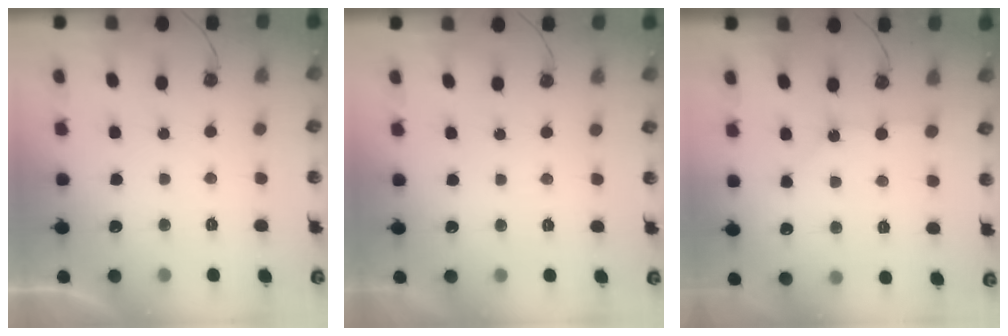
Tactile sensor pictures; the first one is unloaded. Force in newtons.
{"total": 0.0}
{"total": 0.9, "press": 0.8, "slide": 0.2}